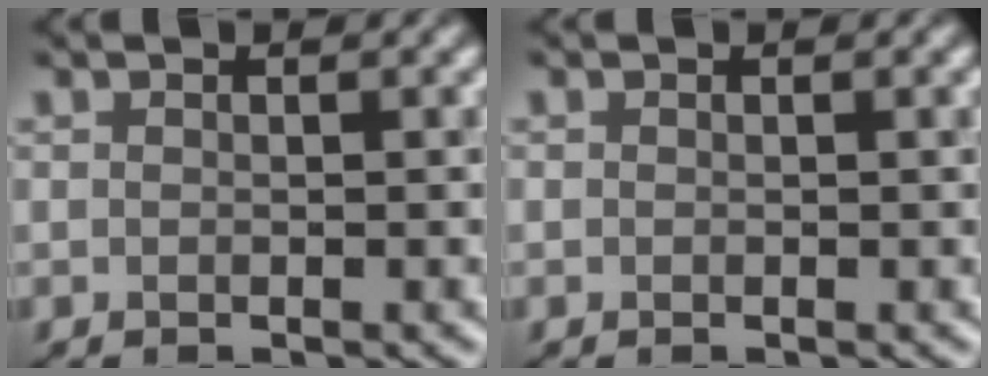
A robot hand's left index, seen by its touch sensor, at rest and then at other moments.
{"total": 0.5, "force": [0.0, 0.3, 0.4], "torque": [-0.004, -0.002, 0.002]}